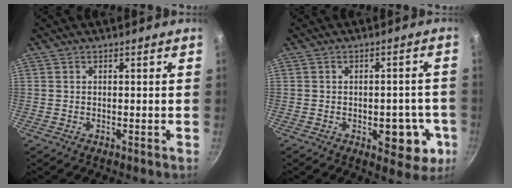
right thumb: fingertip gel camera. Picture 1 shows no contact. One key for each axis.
{"total": 9.3, "fx": -2.8, "fy": 5.3, "fz": 7.2, "tx": -0.050, "ty": 0.011, "tz": -0.032}